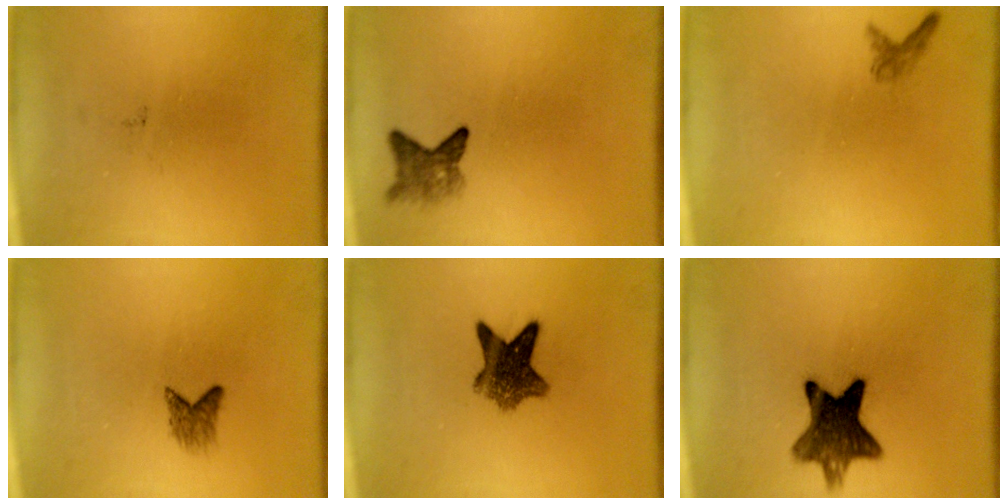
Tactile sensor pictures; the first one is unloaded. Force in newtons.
{"total": 2.8}
{"total": 1.1}
{"total": 1.9}
{"total": 7.4}
{"total": 10.6}